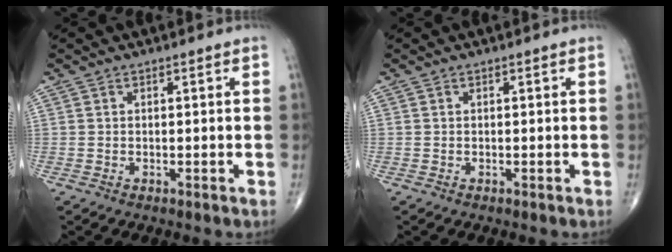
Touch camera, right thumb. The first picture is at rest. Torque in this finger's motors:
{"motor_torque": [-0.04, 0.04, 0.00, 0.01, 0.01]}